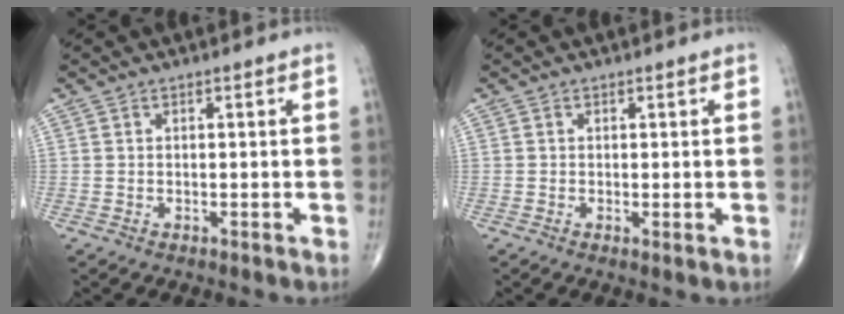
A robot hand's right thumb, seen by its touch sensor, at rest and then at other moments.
{"total": 0.8, "force": [-0.1, 0.2, 0.7], "torque": [-0.018, -0.005, -0.003]}